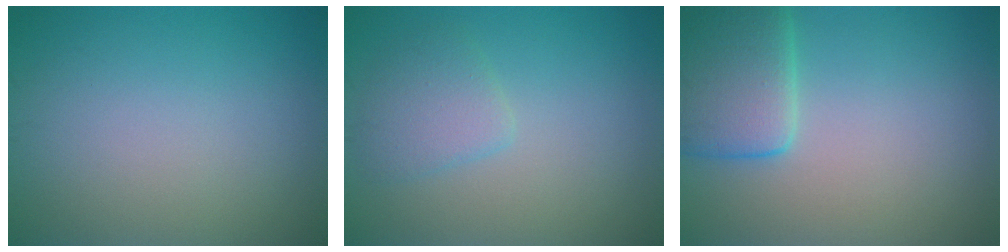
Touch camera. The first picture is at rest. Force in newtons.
{"total": 2.4, "press": 2.4, "slide": 0.3}
{"total": 5.5, "press": 5.5, "slide": 0.5}